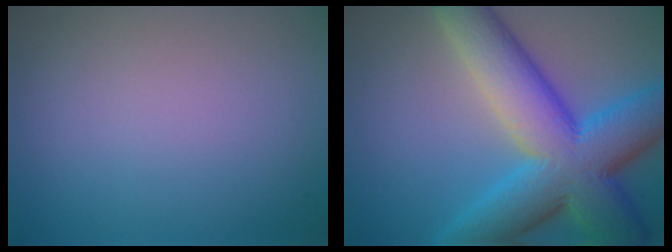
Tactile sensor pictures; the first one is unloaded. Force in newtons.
{"total": 12.4, "press": 12.4, "slide": 0.3}